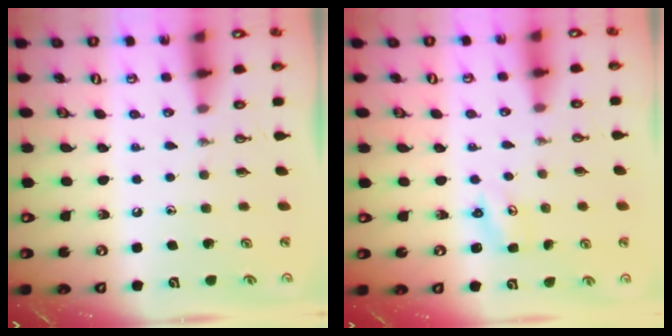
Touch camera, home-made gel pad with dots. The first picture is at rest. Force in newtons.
{"total": 2.3, "press": 2.3, "slide": 0.2}